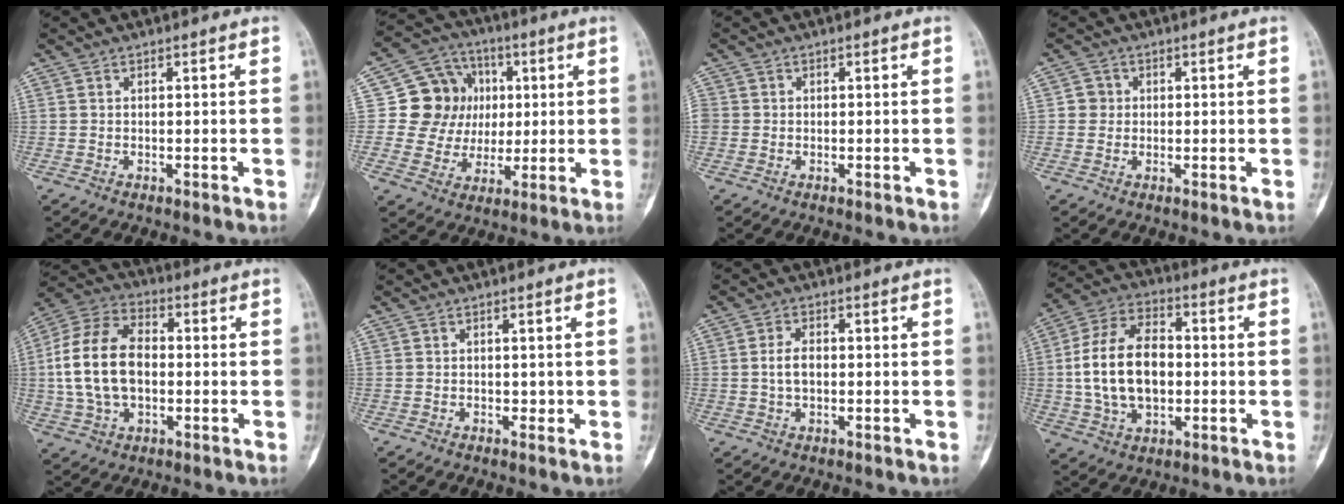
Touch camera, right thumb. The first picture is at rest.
{"total": 13.3, "force": [2.2, 12.2, 4.8], "torque": [-0.032, 0.007, 0.039]}
{"total": 2.5, "force": [-0.2, 2.4, 0.9], "torque": [-0.009, 0.007, -0.007]}
{"total": 2.3, "force": [0.1, 2.3, 0.5], "torque": [0.008, 0.006, -0.002]}
{"total": 16.3, "force": [-0.5, 10.5, 12.4], "torque": [-0.235, 0.025, -0.013]}
{"total": 0.8, "force": [-0.1, 0.6, 0.4], "torque": [0.002, 0.002, -0.003]}
{"total": 3.5, "force": [-0.3, 2.1, 2.8], "torque": [-0.054, 0.008, -0.009]}
{"total": 16.2, "force": [-0.5, 10.3, 12.5], "torque": [-0.220, 0.021, -0.011]}